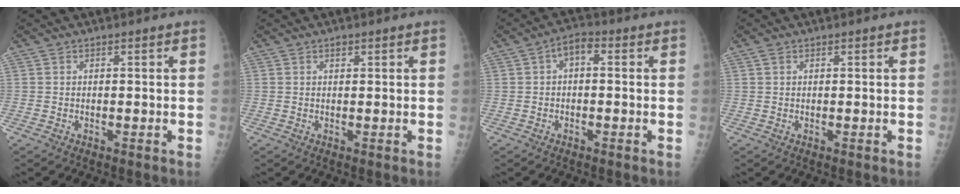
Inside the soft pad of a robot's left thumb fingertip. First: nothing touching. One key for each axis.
{"total": 0.9, "fx": 0.5, "fy": 0.6, "fz": 0.4, "tx": -0.001, "ty": -0.002, "tz": 0.008}
{"total": 3.8, "fx": 0.4, "fy": 2.2, "fz": 3.1, "tx": -0.039, "ty": 0.014, "tz": -0.005}
{"total": 0.7, "fx": 0.3, "fy": 0.5, "fz": 0.4, "tx": -0.007, "ty": 0.003, "tz": 0.005}